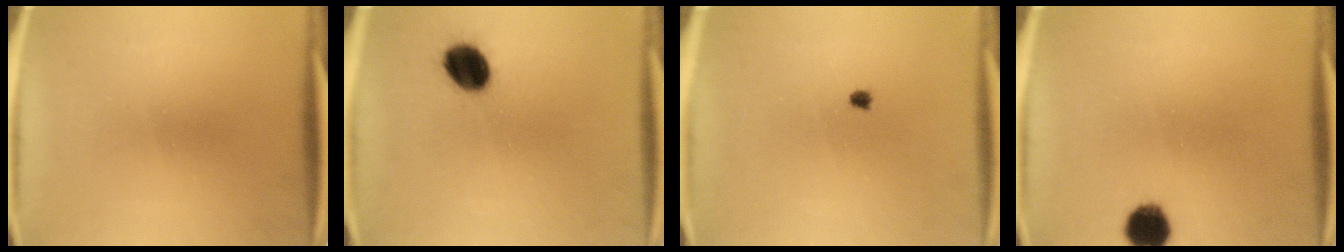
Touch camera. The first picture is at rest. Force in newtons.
{"total": 9.3}
{"total": 0.6}
{"total": 6.5}